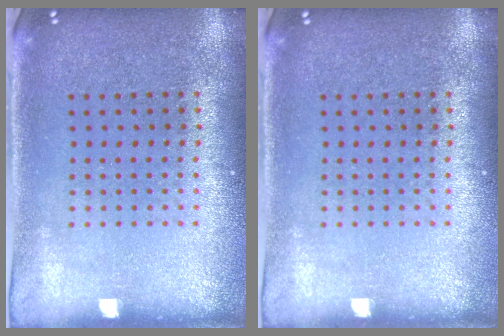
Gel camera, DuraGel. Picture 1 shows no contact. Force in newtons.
{"total": 0.0}